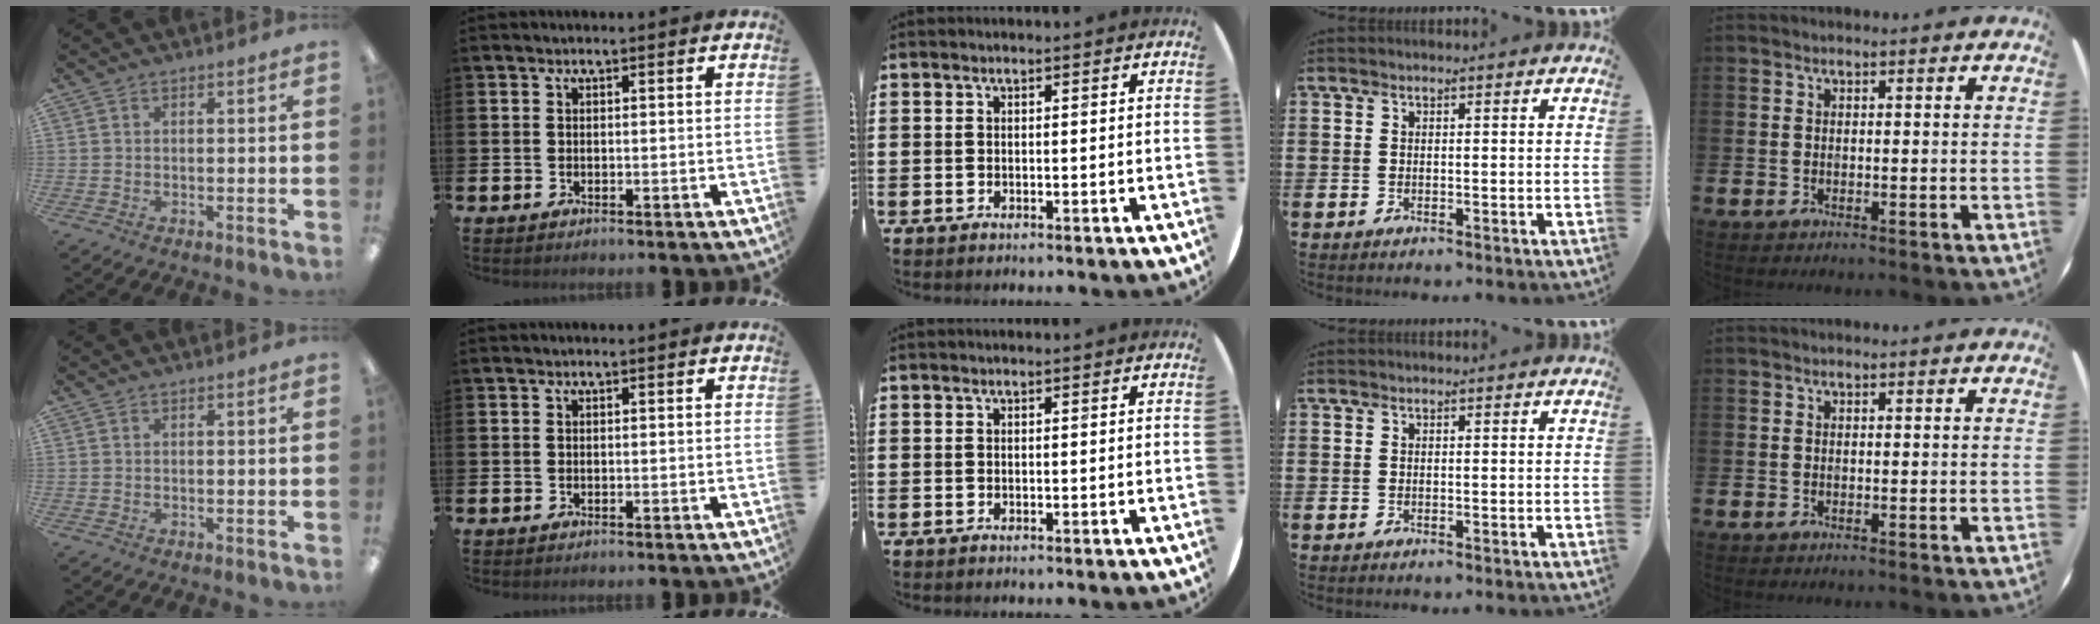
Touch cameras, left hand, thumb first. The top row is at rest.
{}